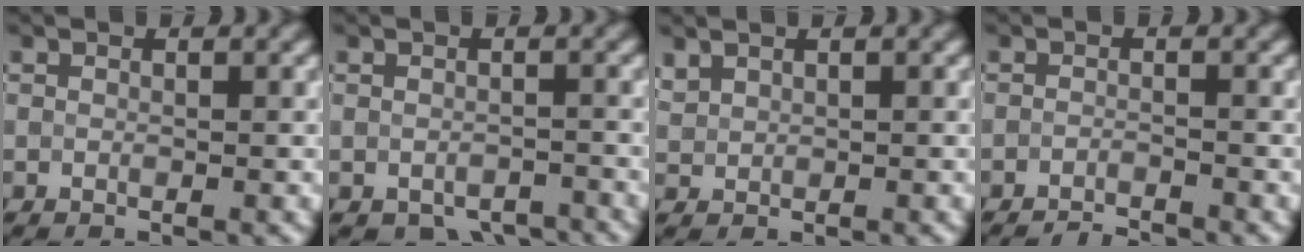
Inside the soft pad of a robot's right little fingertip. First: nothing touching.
{"total": 2.8, "force": [-2.2, 1.4, 1.1], "torque": [-0.009, -0.011, -0.028]}
{"total": 1.0, "force": [0.9, 0.4, 0.1], "torque": [-0.006, 0.003, 0.025]}
{"total": 1.8, "force": [-1.7, 0.2, 0.6], "torque": [0.001, -0.002, -0.033]}